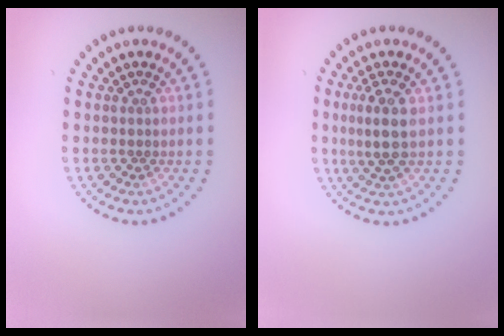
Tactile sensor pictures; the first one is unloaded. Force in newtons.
{"total": 2.9, "press": 2.7, "slide": 1.1}